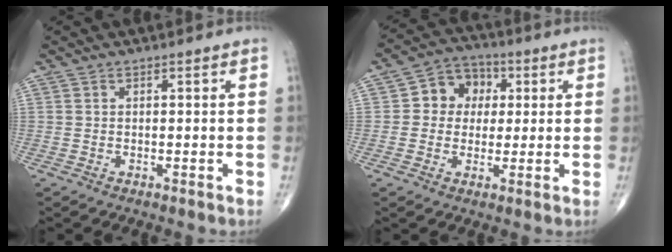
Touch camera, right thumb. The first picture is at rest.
{"total": 8.5, "force": [1.5, 7.3, 4.1], "torque": [-0.028, 0.013, 0.014]}